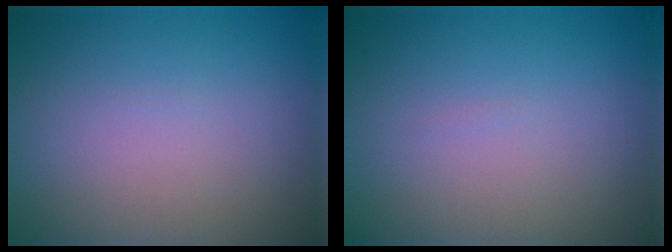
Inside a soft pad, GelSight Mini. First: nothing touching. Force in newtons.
{"total": 0.0}